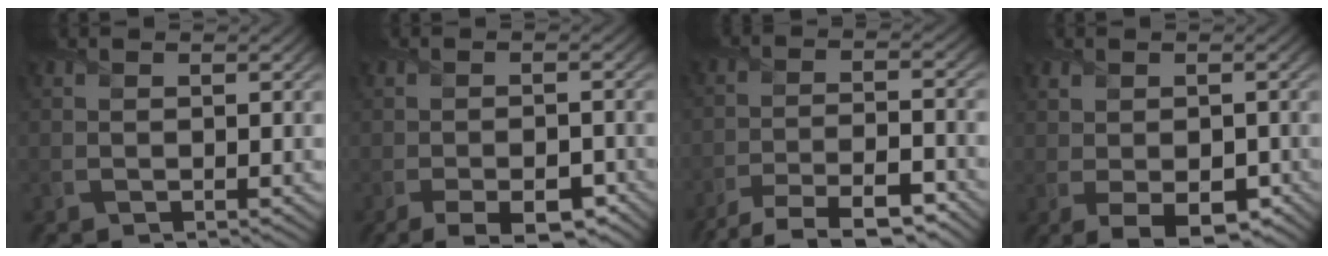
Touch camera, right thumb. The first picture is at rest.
{"total": 6.8, "force": [-4.0, 2.6, 4.8], "torque": [-0.077, -0.010, -0.056]}
{"total": 9.7, "force": [-7.7, 2.4, 5.4], "torque": [-0.094, -0.003, -0.133]}
{"total": 5.4, "force": [-1.6, 3.0, 4.2], "torque": [-0.080, -0.015, -0.019]}